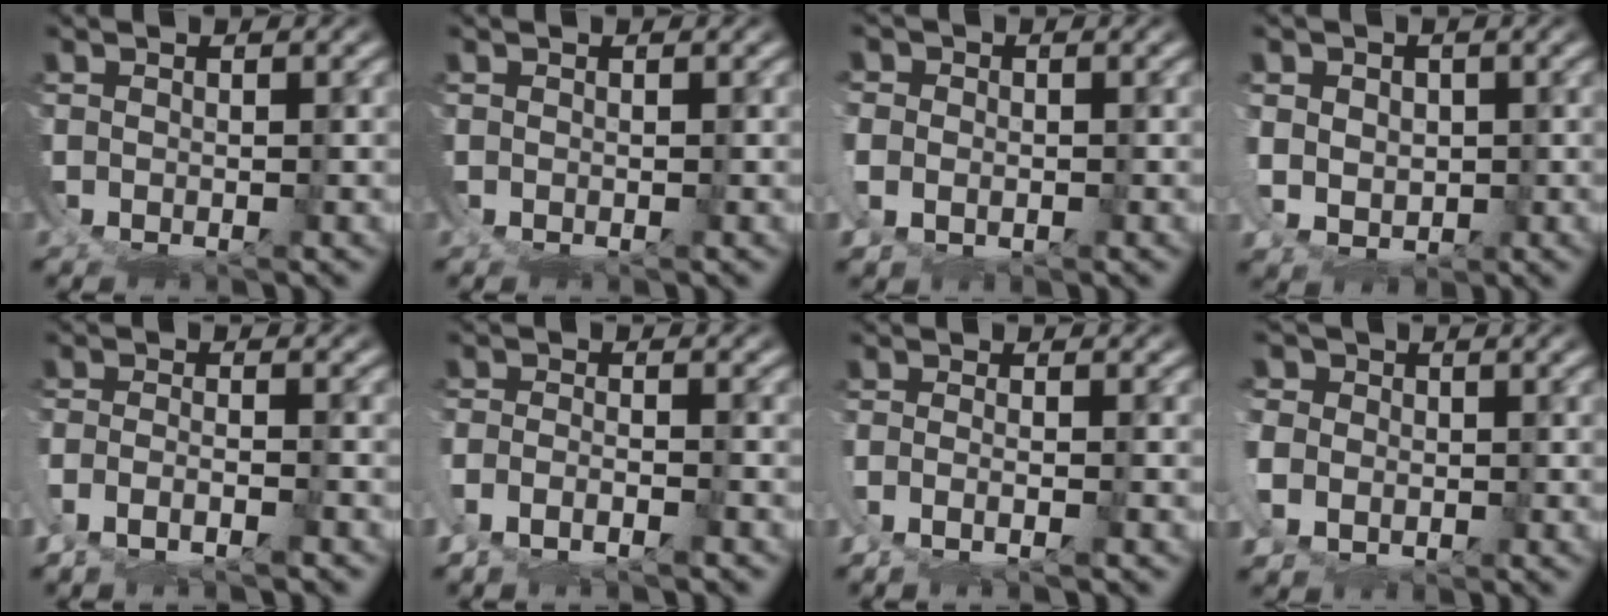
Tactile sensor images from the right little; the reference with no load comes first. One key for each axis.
{"total": 0.0}
{"total": 2.8, "fx": -0.2, "fy": 2.2, "fz": 1.7, "tx": -0.047, "ty": -0.014, "tz": 0.000}
{"total": 4.0, "fx": 0.4, "fy": 3.0, "fz": 2.6, "tx": -0.061, "ty": -0.025, "tz": 0.024}
{"total": 2.7, "fx": -1.8, "fy": 0.3, "fz": 2.0, "tx": -0.038, "ty": -0.004, "tz": -0.029}
{"total": 2.7, "fx": -1.8, "fy": 0.8, "fz": 1.7, "tx": -0.034, "ty": -0.003, "tz": -0.032}
{"total": 2.3, "fx": -1.1, "fy": -0.1, "fz": 2.0, "tx": -0.043, "ty": -0.003, "tz": -0.018}
{"total": 5.1, "fx": 0.2, "fy": 4.2, "fz": 2.8, "tx": -0.069, "ty": -0.017, "tz": 0.007}